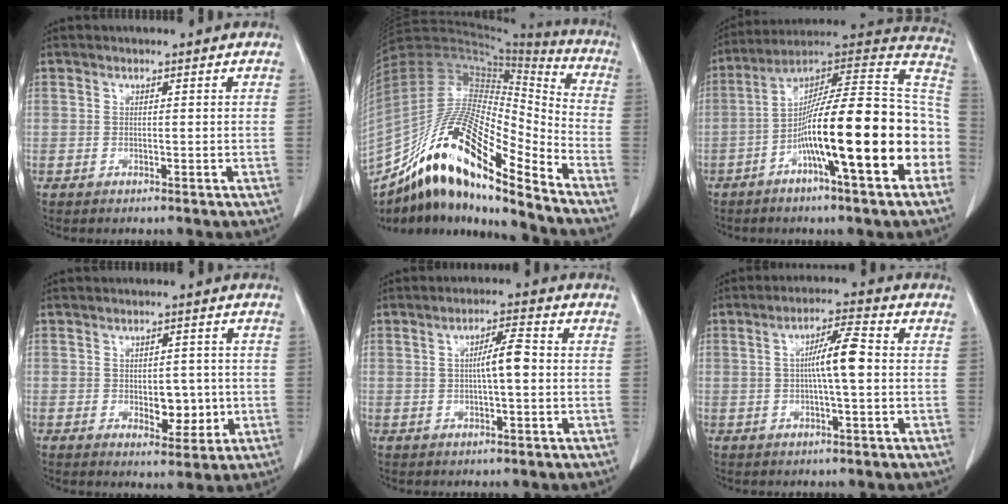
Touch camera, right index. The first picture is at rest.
{"total": 23.7, "force": [-15.9, 4.6, 17.0], "torque": [-0.330, -0.003, -0.286]}
{"total": 23.1, "force": [-6.6, 1.8, 22.0], "torque": [-0.283, 0.019, -0.105]}
{"total": 5.1, "force": [-0.6, 2.9, 4.2], "torque": [-0.045, 0.001, 0.004]}
{"total": 4.5, "force": [0.3, 0.6, 4.5], "torque": [-0.074, 0.011, 0.007]}
{"total": 6.4, "force": [0.3, 0.6, 6.3], "torque": [-0.110, 0.012, 0.005]}